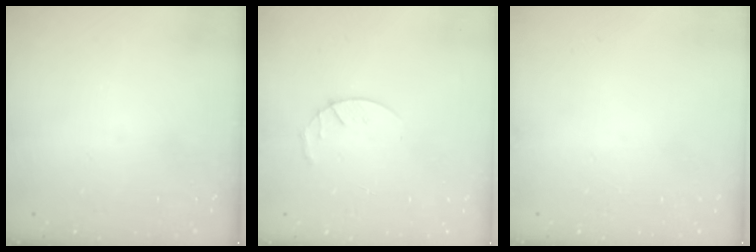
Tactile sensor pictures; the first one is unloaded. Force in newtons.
{"total": 3.0, "press": 2.9, "slide": 0.5}
{"total": 0.0}